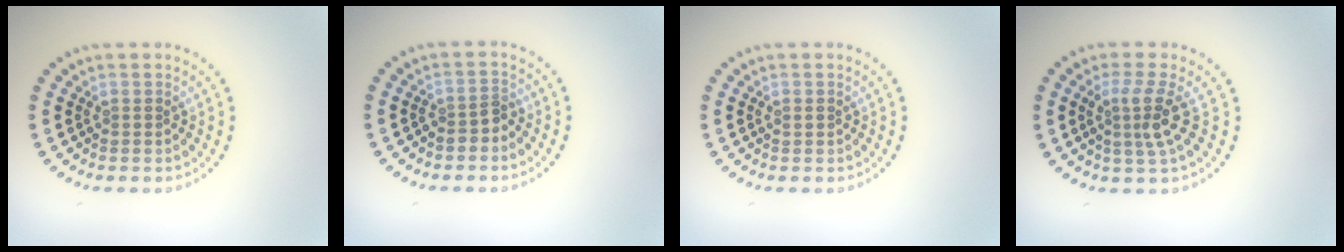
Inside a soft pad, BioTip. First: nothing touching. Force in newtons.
{"total": 1.4, "press": 1.1, "slide": 0.9}
{"total": 0.6, "press": 0.6, "slide": 0.1}
{"total": 3.0, "press": 2.2, "slide": 2.1}